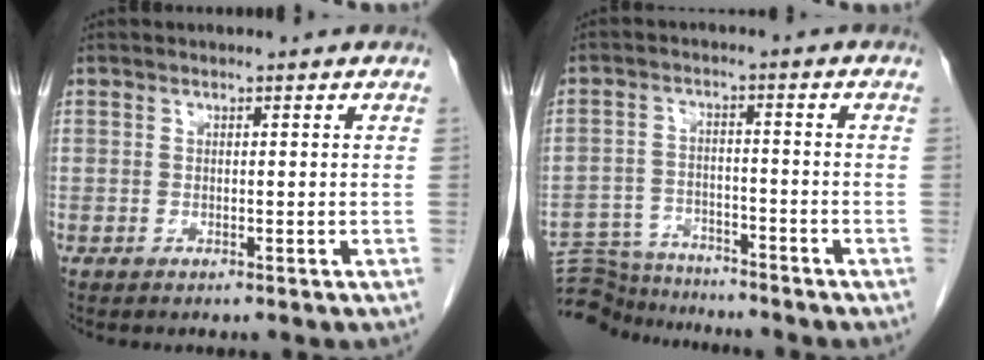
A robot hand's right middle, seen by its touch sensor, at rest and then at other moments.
{"total": 9.5, "force": [-9.3, 1.4, 0.5], "torque": [-0.009, 0.013, -0.154]}